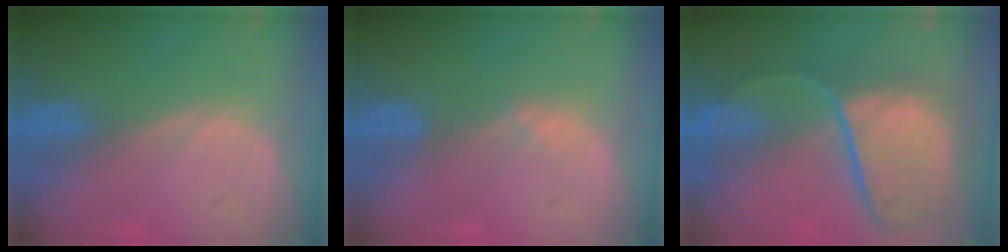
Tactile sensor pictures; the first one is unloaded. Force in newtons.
{"total": 0.7, "press": 0.6, "slide": 0.4}
{"total": 12.2, "press": 9.9, "slide": 7.0}